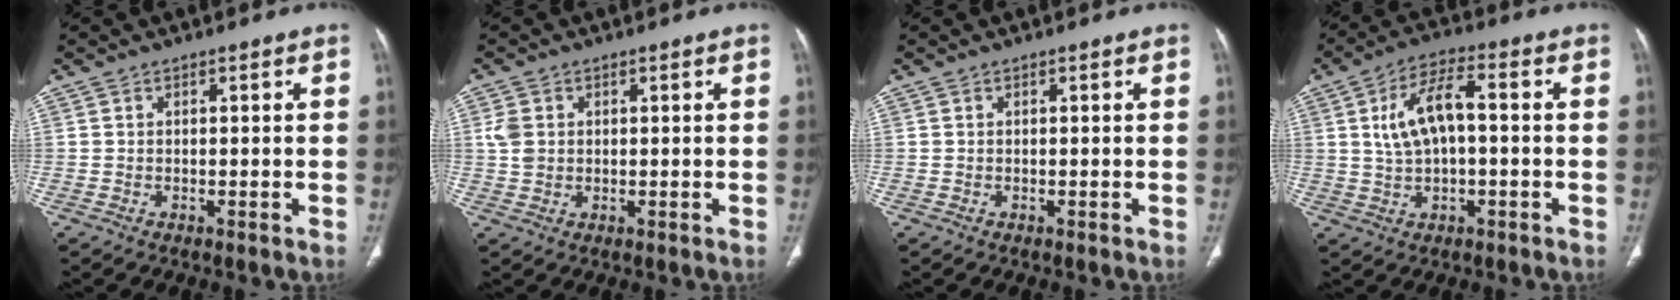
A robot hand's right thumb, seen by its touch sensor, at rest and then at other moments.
{"total": 3.5, "force": [0.7, 2.8, 1.9], "torque": [-0.037, 0.001, 0.016]}
{"total": 0.0}
{"total": 9.6, "force": [0.9, 4.4, 8.5], "torque": [-0.163, 0.025, 0.015]}